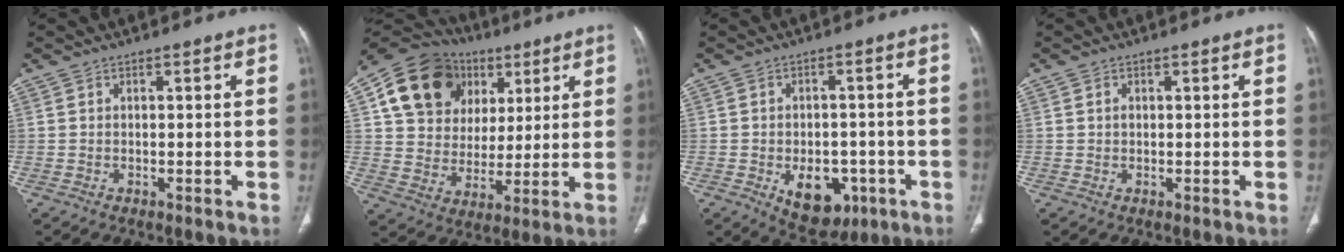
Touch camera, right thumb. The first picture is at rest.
{"total": 20.2, "force": [8.1, 16.0, 9.3], "torque": [-0.127, 0.012, 0.146]}
{"total": 10.4, "force": [-3.8, 6.9, 6.8], "torque": [-0.063, 0.016, -0.039]}
{"total": 0.9, "force": [0.2, 0.7, 0.4], "torque": [-0.007, 0.001, 0.004]}